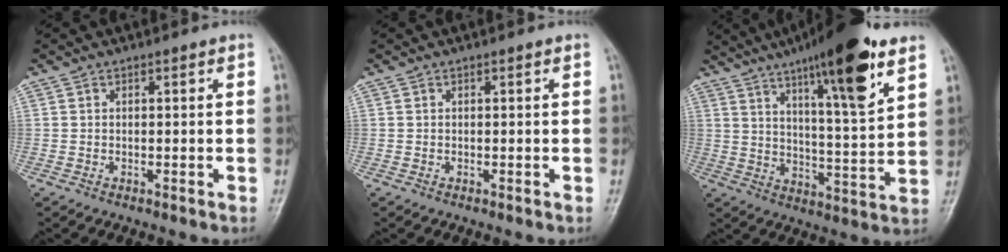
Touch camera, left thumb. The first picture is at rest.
{"total": 0.0}
{"total": 19.4, "force": [11.6, 3.3, 15.1], "torque": [-0.215, -0.050, 0.182]}